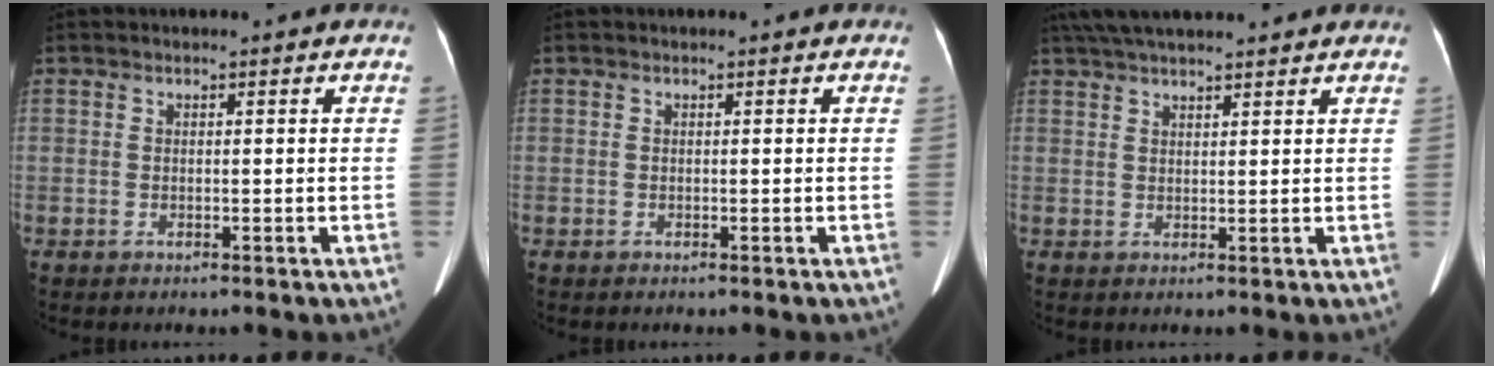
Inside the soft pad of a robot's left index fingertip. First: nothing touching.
{"total": 0.0}
{"total": 11.6, "force": [10.2, 1.6, 5.4], "torque": [-0.091, 0.049, 0.153]}